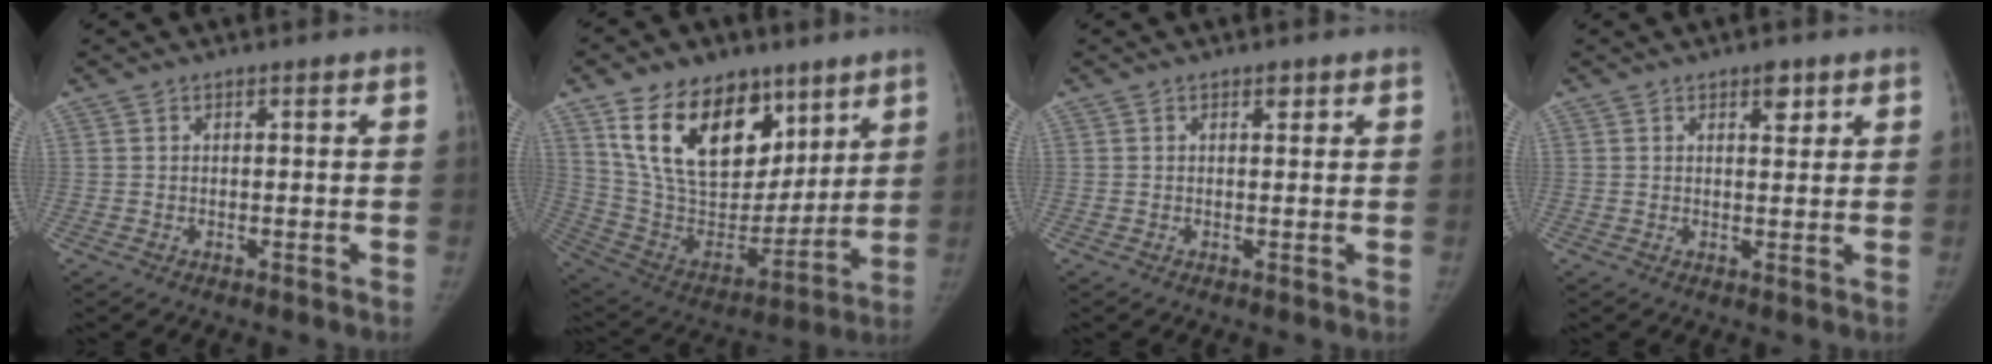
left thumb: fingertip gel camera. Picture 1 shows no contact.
{"total": 24.4, "force": [12.9, 15.0, 14.2], "torque": [-0.212, -0.044, 0.244]}
{"total": 1.2, "force": [0.7, 0.6, 0.7], "torque": [-0.004, -0.003, 0.009]}
{"total": 3.1, "force": [1.9, 1.5, 2.0], "torque": [-0.013, -0.009, 0.027]}